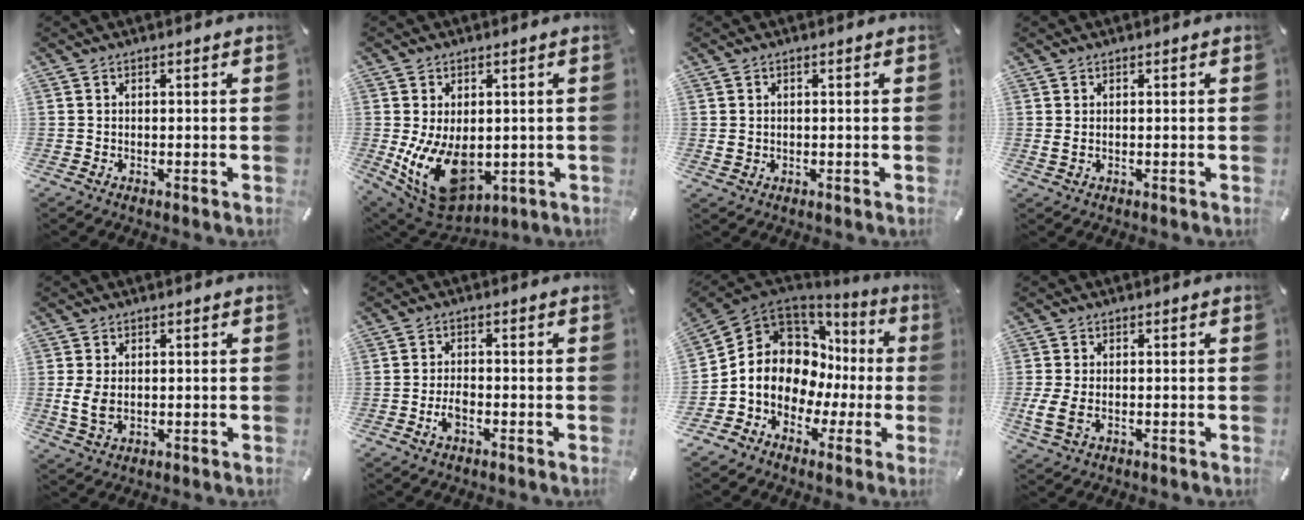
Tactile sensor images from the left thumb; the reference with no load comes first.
{"total": 14.5, "force": [-2.0, 9.9, 10.4], "torque": [-0.185, -0.009, -0.023]}
{"total": 1.7, "force": [-0.1, 1.6, 0.5], "torque": [-0.011, 0.005, -0.004]}
{"total": 1.4, "force": [0.2, 0.9, 1.0], "torque": [-0.020, 0.003, 0.002]}
{"total": 5.8, "force": [-0.3, 3.9, 4.2], "torque": [-0.087, 0.000, -0.006]}
{"total": 3.8, "force": [-1.6, 2.2, 2.7], "torque": [-0.060, 0.006, -0.031]}
{"total": 12.5, "force": [-0.2, 10.8, 6.3], "torque": [-0.132, -0.028, -0.005]}
{"total": 5.4, "force": [-1.1, 3.6, 3.9], "torque": [-0.076, -0.002, -0.020]}